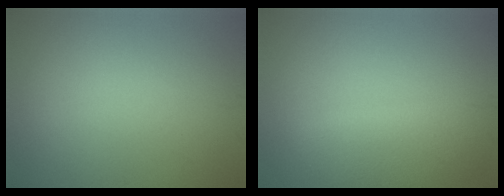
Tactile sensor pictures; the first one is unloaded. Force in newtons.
{"total": 4.3, "press": 4.3, "slide": 0.1}